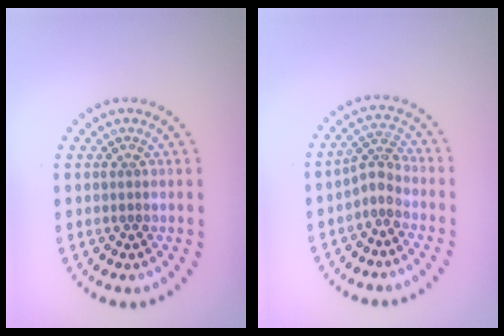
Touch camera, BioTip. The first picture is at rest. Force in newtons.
{"total": 2.3, "press": 1.6, "slide": 1.7}